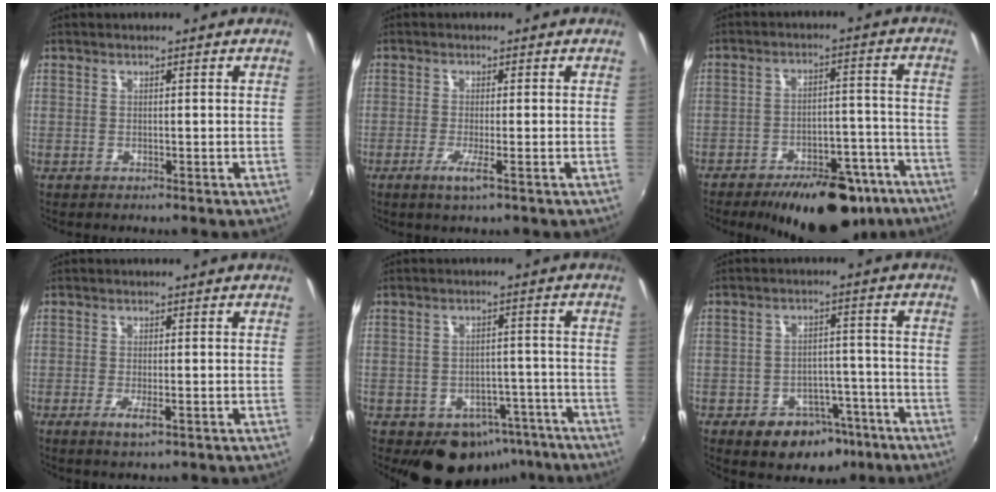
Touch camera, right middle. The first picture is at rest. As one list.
[{"total": 3.1, "force": [-1.5, -0.3, 2.7], "torque": [-0.061, -0.011, -0.033]}, {"total": 18.8, "force": [-14.1, 7.8, 9.8], "torque": [-0.150, 0.007, -0.177]}, {"total": 3.0, "force": [-1.3, 0.5, 2.7], "torque": [-0.055, -0.010, -0.022]}, {"total": 10.2, "force": [-6.4, 7.2, 3.3], "torque": [-0.056, 0.026, -0.056]}, {"total": 10.3, "force": [-6.1, 7.1, 4.4], "torque": [-0.079, 0.026, -0.063]}]